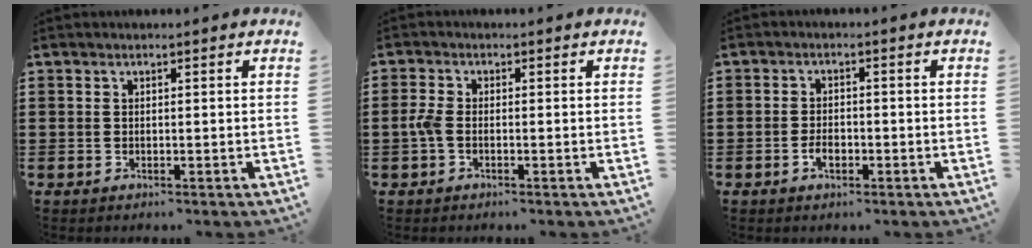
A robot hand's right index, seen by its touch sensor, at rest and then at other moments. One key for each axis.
{"total": 2.3, "fx": -0.7, "fy": 1.0, "fz": 1.9, "tx": -0.053, "ty": -0.003, "tz": -0.018}
{"total": 2.4, "fx": -1.0, "fy": 1.3, "fz": 1.8, "tx": -0.034, "ty": 0.002, "tz": -0.019}